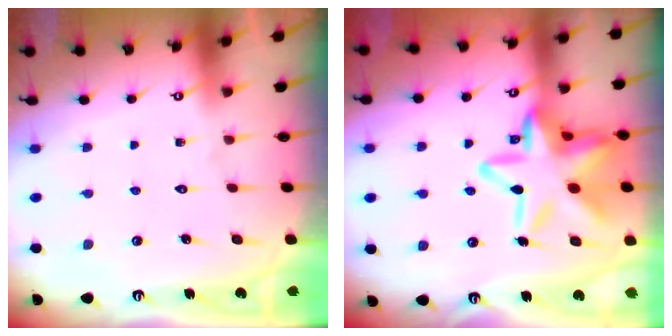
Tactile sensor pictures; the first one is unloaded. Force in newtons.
{"total": 21.4, "press": 21.3, "slide": 1.5}